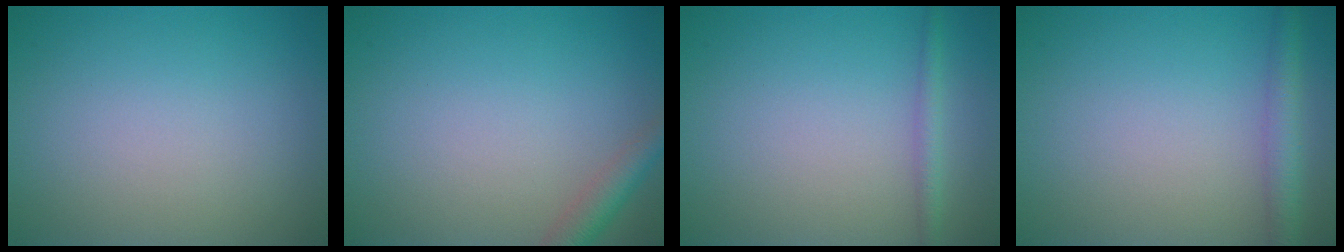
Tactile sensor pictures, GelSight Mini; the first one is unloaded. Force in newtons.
{"total": 2.4, "press": 2.4, "slide": 0.2}
{"total": 1.5, "press": 1.5, "slide": 0.0}
{"total": 2.7, "press": 2.7, "slide": 0.1}